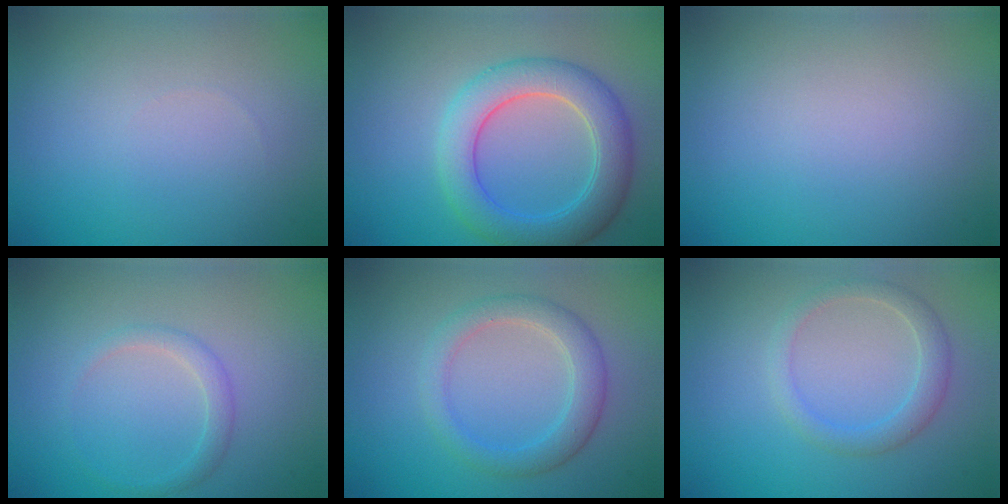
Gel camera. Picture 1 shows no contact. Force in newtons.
{"total": 5.8, "press": 5.8, "slide": 0.5}
{"total": 0.0}
{"total": 1.4, "press": 1.4, "slide": 0.0}
{"total": 3.3, "press": 3.3, "slide": 0.1}
{"total": 2.3, "press": 2.3, "slide": 0.1}